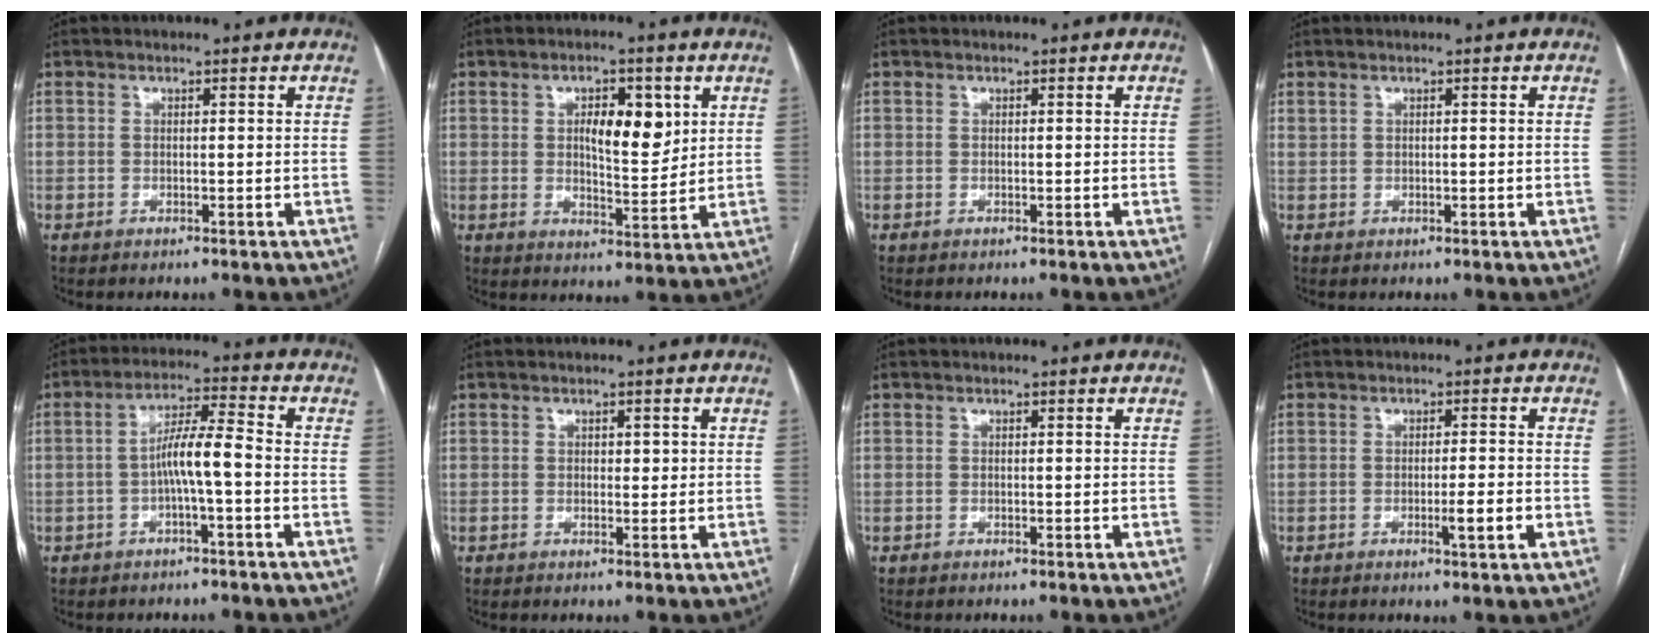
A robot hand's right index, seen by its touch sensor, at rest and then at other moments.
{"total": 7.7, "force": [2.4, 2.9, 6.7], "torque": [-0.104, 0.002, 0.042]}
{"total": 0.0}
{"total": 0.6, "force": [0.6, 0.2, 0.0], "torque": [-0.002, 0.005, 0.014]}
{"total": 6.4, "force": [-1.4, 0.3, 6.2], "torque": [-0.113, 0.018, -0.025]}
{"total": 1.4, "force": [0.4, 0.8, 1.0], "torque": [-0.010, 0.000, 0.006]}
{"total": 0.0}
{"total": 3.4, "force": [-1.1, 0.2, 3.2], "torque": [-0.050, -0.001, -0.012]}